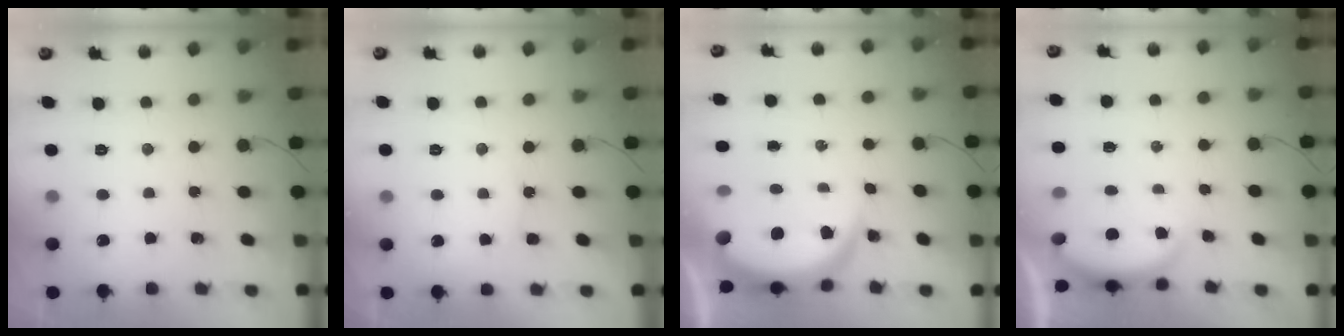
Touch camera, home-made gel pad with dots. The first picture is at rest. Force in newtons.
{"total": 5.6, "press": 5.5, "slide": 0.7}
{"total": 8.0, "press": 7.9, "slide": 1.1}
{"total": 3.0, "press": 2.9, "slide": 0.6}